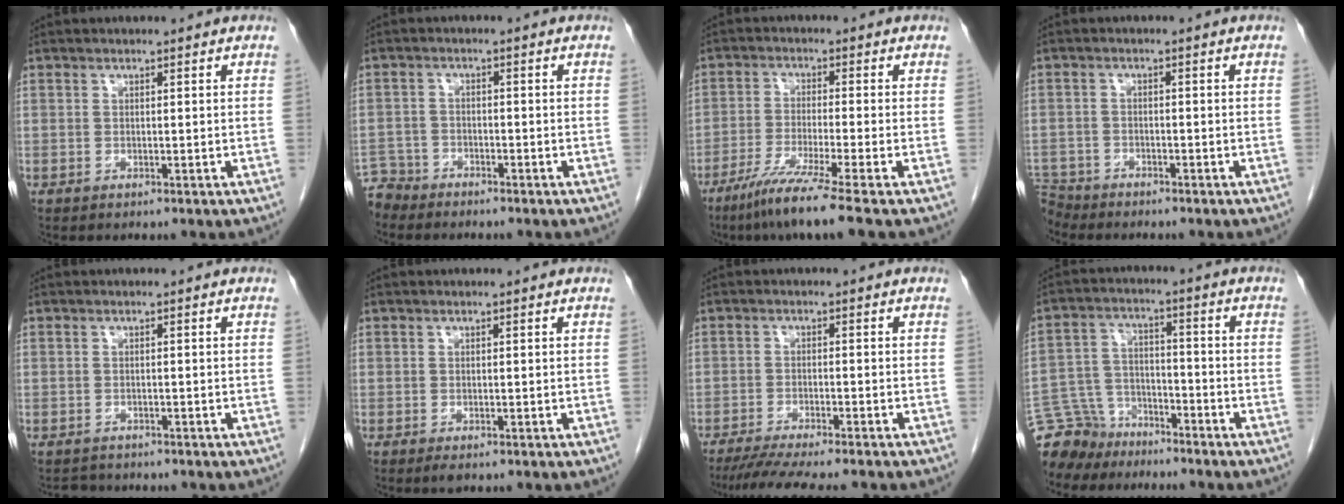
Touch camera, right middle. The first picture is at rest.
{"total": 4.3, "force": [-4.1, 1.3, -0.9], "torque": [0.020, -0.006, -0.080]}
{"total": 8.6, "force": [-6.2, -1.8, 5.7], "torque": [-0.101, -0.032, -0.113]}
{"total": 4.7, "force": [-4.5, 1.3, -0.2], "torque": [0.009, -0.011, -0.086]}
{"total": 2.0, "force": [-1.8, 0.8, -0.1], "torque": [-0.002, -0.003, -0.028]}
{"total": 1.0, "force": [-0.6, 0.3, 0.7], "torque": [-0.010, -0.002, -0.007]}
{"total": 11.0, "force": [-9.5, 0.3, 5.5], "torque": [-0.071, -0.021, -0.144]}
{"total": 9.6, "force": [-8.5, 4.5, 0.3], "torque": [-0.016, 0.019, -0.156]}